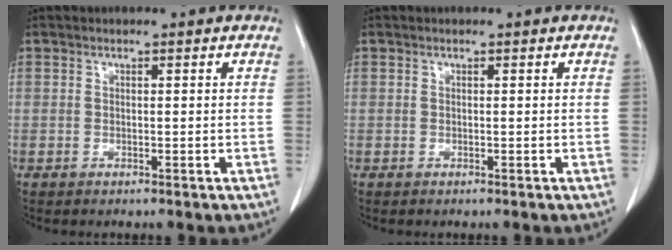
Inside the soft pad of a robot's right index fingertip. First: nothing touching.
{"total": 0.0}